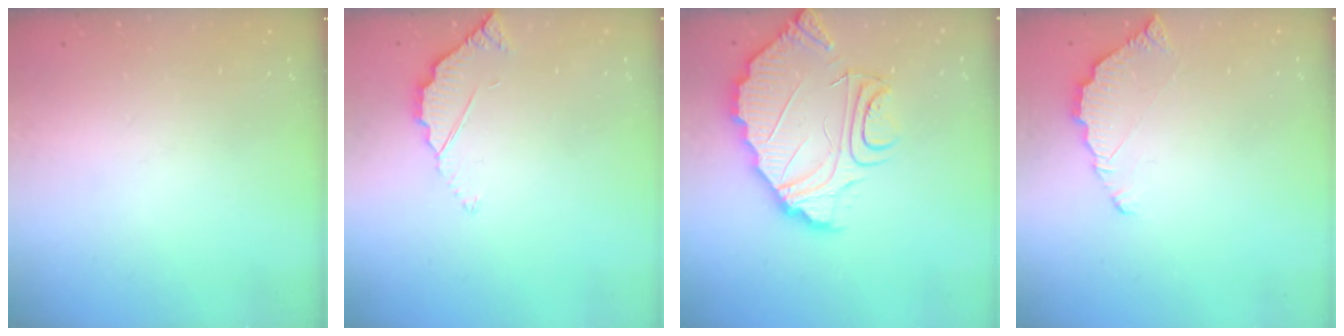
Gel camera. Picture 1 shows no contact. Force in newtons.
{"total": 3.2, "press": 3.2, "slide": 0.3}
{"total": 10.0, "press": 9.9, "slide": 1.0}
{"total": 5.4, "press": 5.4, "slide": 0.4}